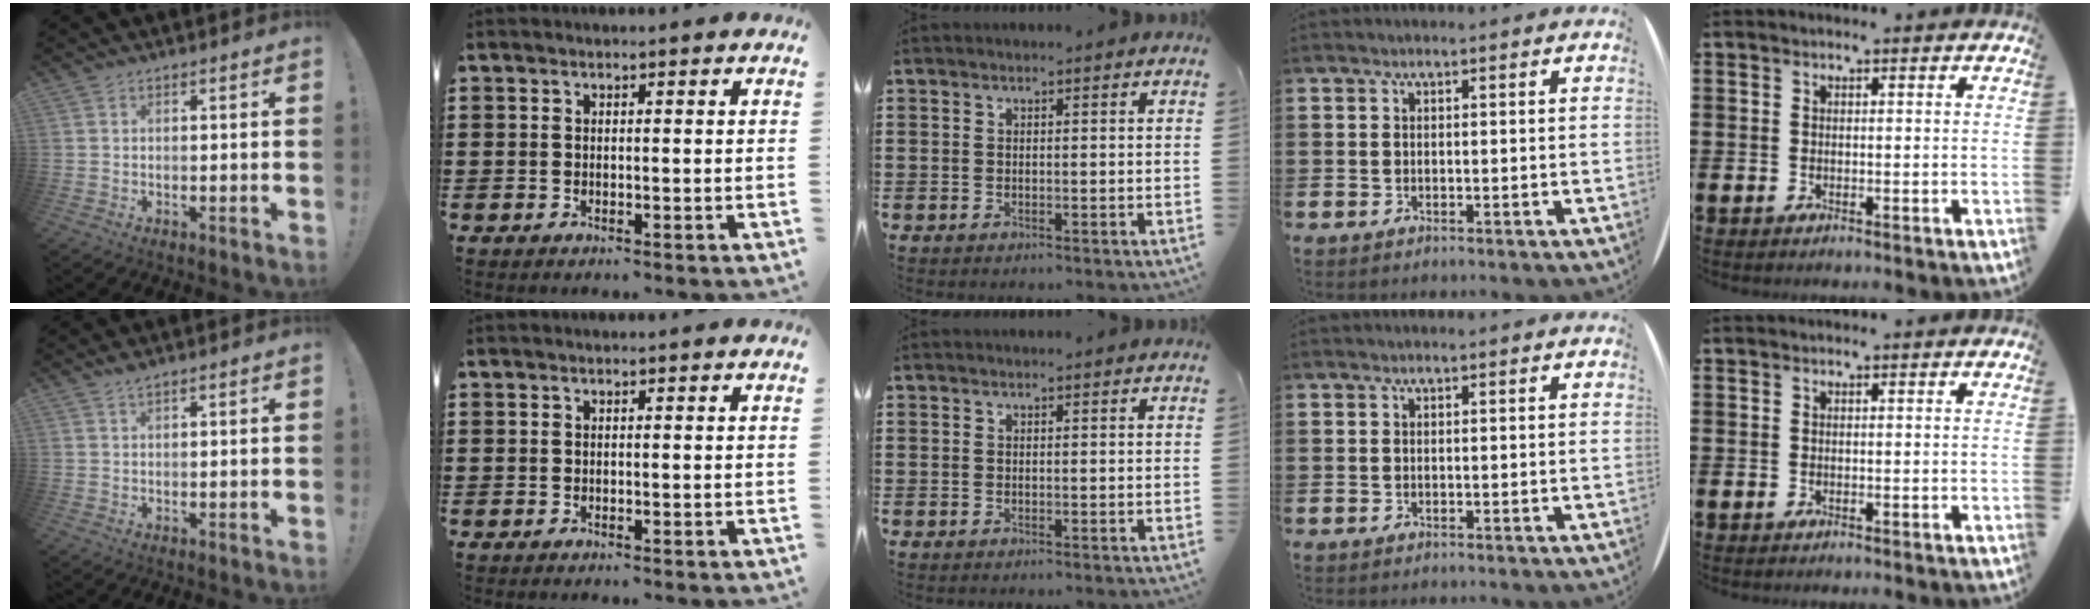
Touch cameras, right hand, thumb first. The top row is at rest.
{"thumb": {"total": 1.3, "force": [1.1, 0.2, 0.6], "torque": [-0.010, -0.002, 0.020]}}